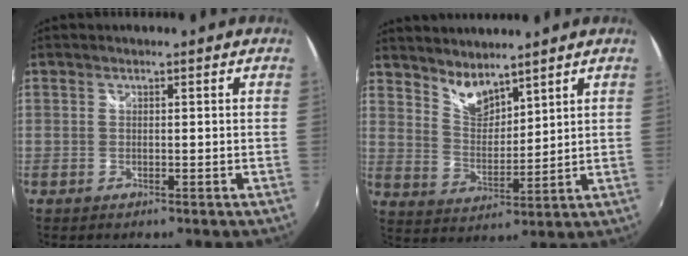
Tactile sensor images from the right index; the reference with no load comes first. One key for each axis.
{"total": 6.6, "fx": 5.6, "fy": 2.1, "fz": 2.6, "tx": -0.039, "ty": -0.005, "tz": 0.108}